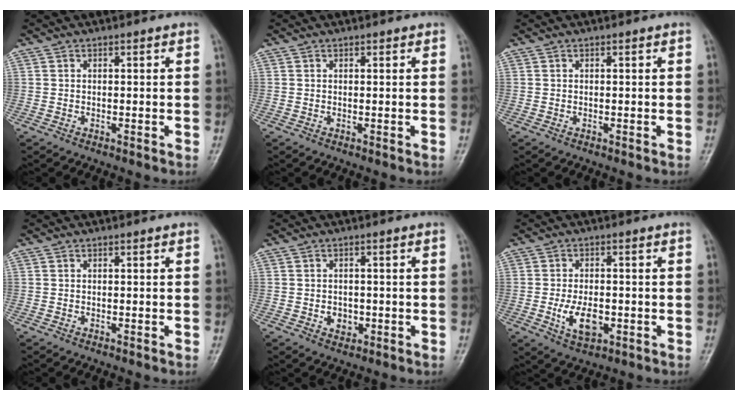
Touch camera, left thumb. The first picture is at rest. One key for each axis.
{"total": 0.7, "fx": 0.5, "fy": 0.3, "fz": 0.3, "tx": -0.005, "ty": -0.002, "tz": 0.004}
{"total": 0.0}
{"total": 0.0}
{"total": 2.7, "fx": -0.6, "fy": 2.2, "fz": 1.4, "tx": -0.010, "ty": 0.002, "tz": -0.004}
{"total": 6.5, "fx": -1.6, "fy": 3.6, "fz": 5.2, "tx": -0.088, "ty": -0.002, "tz": -0.022}